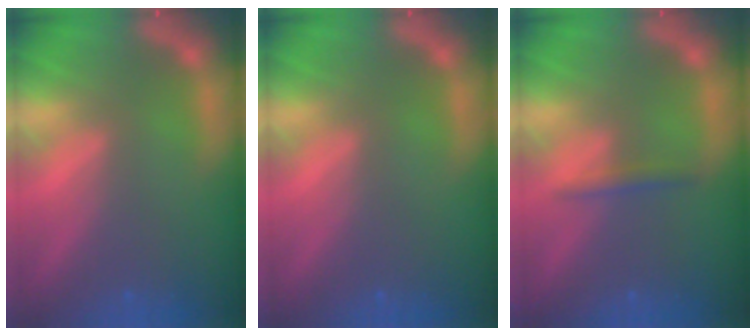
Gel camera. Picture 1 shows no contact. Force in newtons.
{"total": 0.0}
{"total": 1.4}